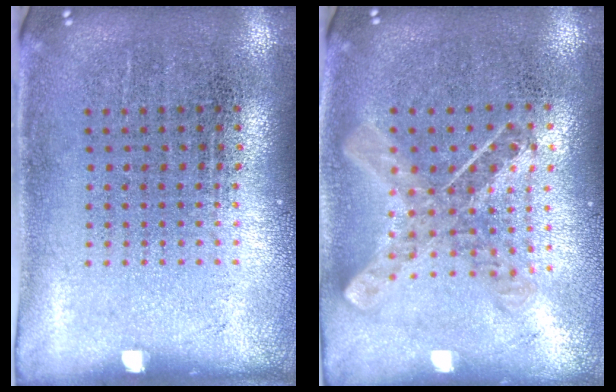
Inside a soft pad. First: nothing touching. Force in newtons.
{"total": 0.9, "press": 0.9, "slide": 0.2}